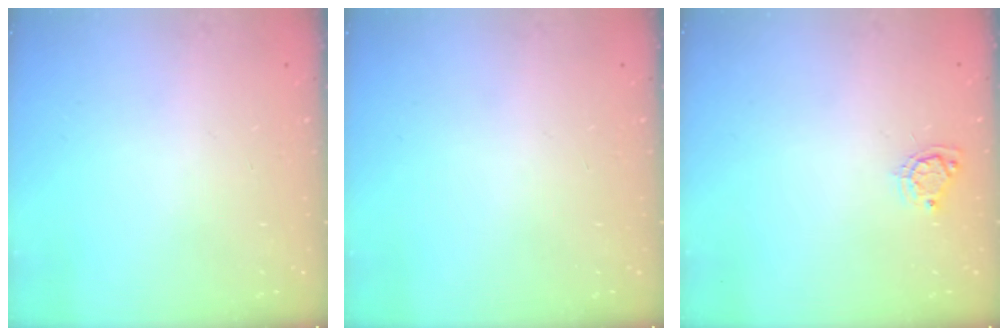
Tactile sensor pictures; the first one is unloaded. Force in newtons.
{"total": 0.0}
{"total": 5.4, "press": 5.4, "slide": 0.4}